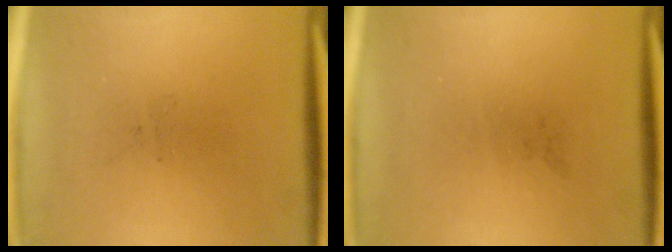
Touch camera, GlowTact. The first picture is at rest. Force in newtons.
{"total": 0.0}